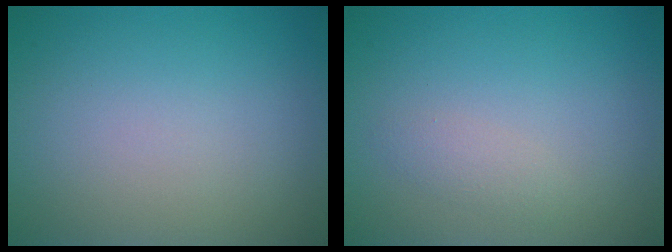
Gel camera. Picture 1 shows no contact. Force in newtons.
{"total": 1.2, "press": 1.2, "slide": 0.0}